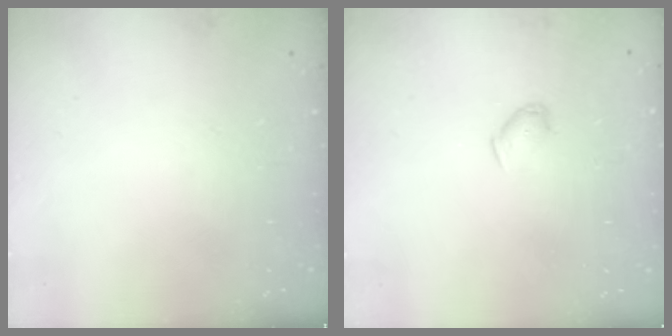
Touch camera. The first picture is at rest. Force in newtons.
{"total": 5.3, "press": 5.2, "slide": 0.7}